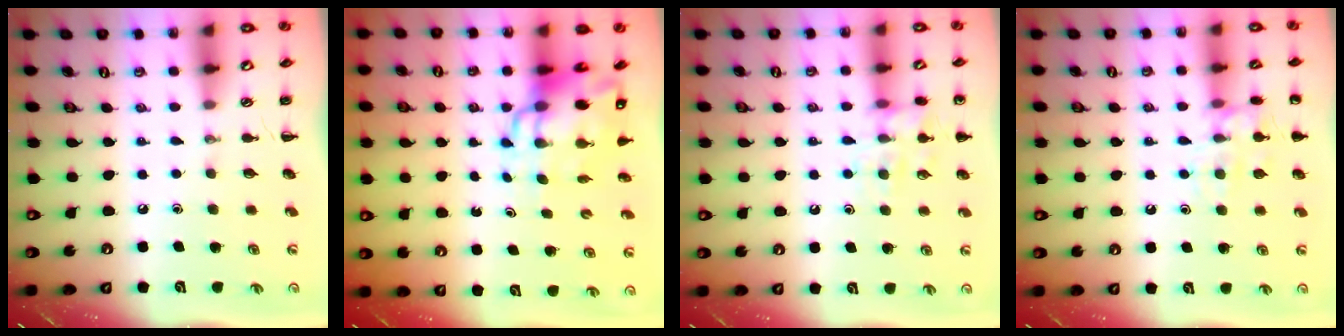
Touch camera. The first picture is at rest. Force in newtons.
{"total": 11.7, "press": 11.2, "slide": 3.3}
{"total": 12.7, "press": 12.6, "slide": 1.4}
{"total": 11.1, "press": 11.1, "slide": 0.5}